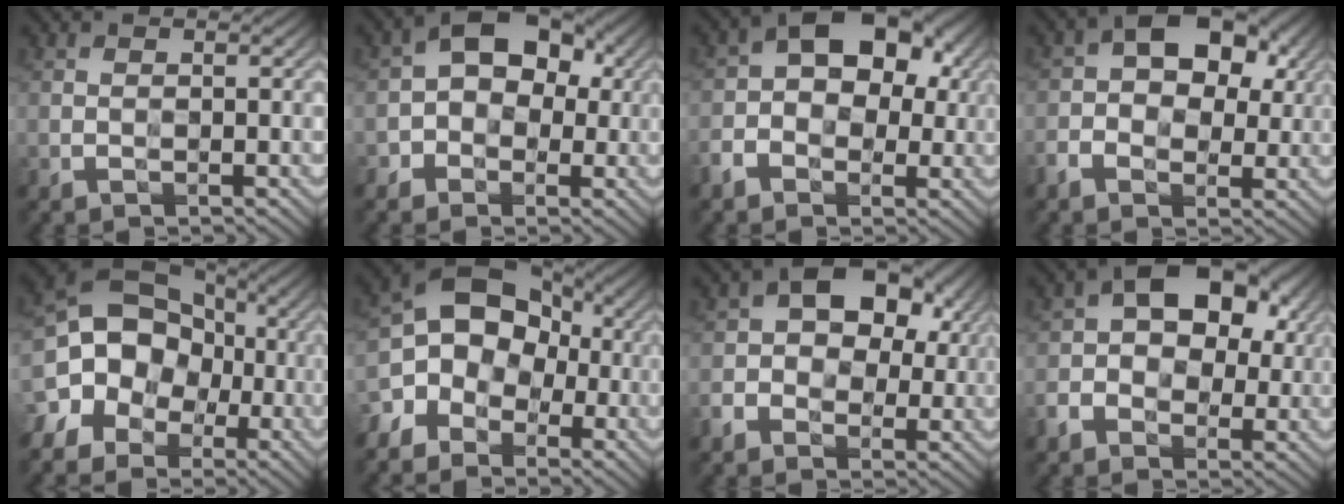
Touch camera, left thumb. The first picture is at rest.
{"total": 7.7, "force": [-0.2, 5.9, 4.9], "torque": [-0.050, 0.015, -0.025]}
{"total": 9.8, "force": [-0.6, 6.8, 7.0], "torque": [-0.103, 0.013, -0.026]}
{"total": 9.4, "force": [1.1, 6.3, 6.9], "torque": [-0.110, 0.007, 0.005]}
{"total": 13.4, "force": [-2.3, 11.2, 7.0], "torque": [-0.139, 0.000, -0.080]}
{"total": 12.2, "force": [-2.5, 9.9, 6.7], "torque": [-0.120, 0.018, -0.083]}
{"total": 9.1, "force": [0.8, 6.7, 6.1], "torque": [-0.094, 0.001, 0.000]}
{"total": 10.3, "force": [0.7, 7.2, 7.4], "torque": [-0.115, 0.007, -0.001]}